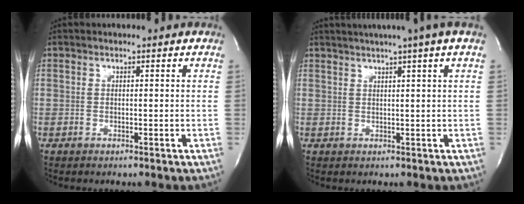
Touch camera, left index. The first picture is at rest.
{"total": 6.6, "force": [4.6, -1.6, 4.4], "torque": [-0.063, 0.014, 0.054]}